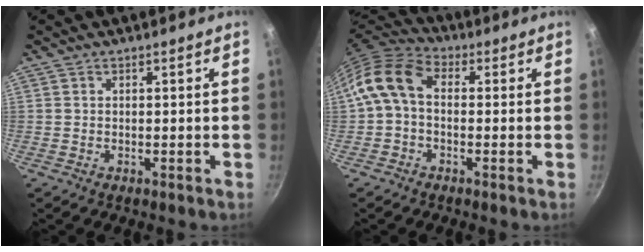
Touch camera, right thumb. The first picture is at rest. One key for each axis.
{"total": 10.9, "fx": 0.5, "fy": 7.2, "fz": 8.1, "tx": -0.153, "ty": 0.029, "tz": -0.006}